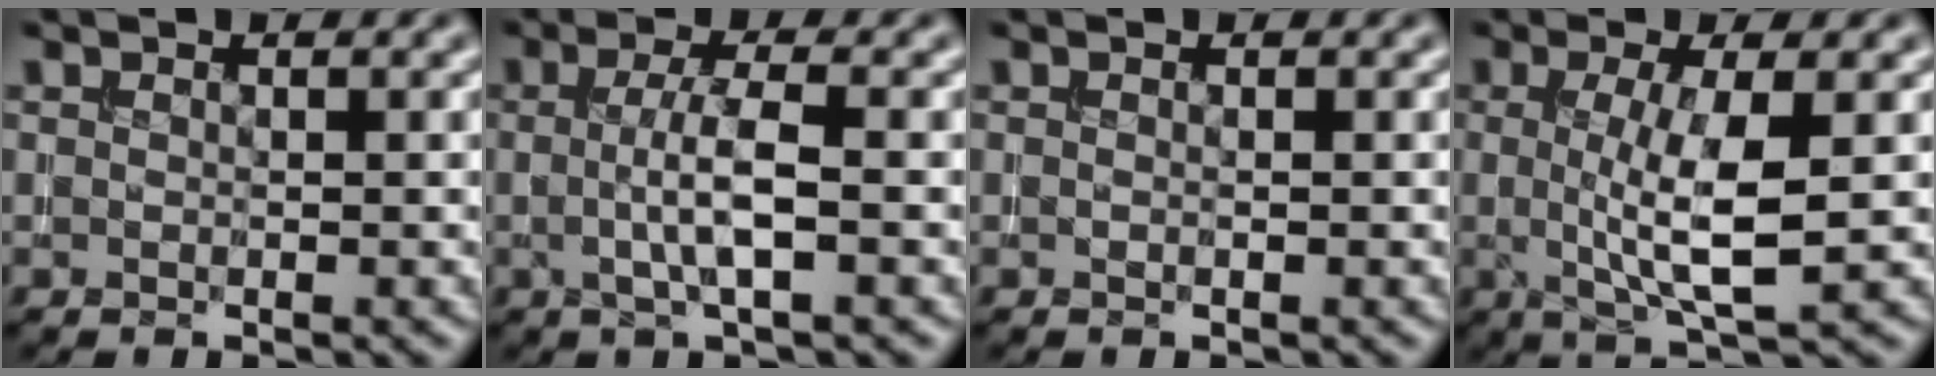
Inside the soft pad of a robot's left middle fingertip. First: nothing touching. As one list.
[{"total": 3.5, "force": [-0.2, 0.7, 3.4], "torque": [-0.065, 0.001, -0.005]}, {"total": 0.0}, {"total": 5.6, "force": [0.0, 1.3, 5.4], "torque": [-0.099, -0.004, 0.000]}]